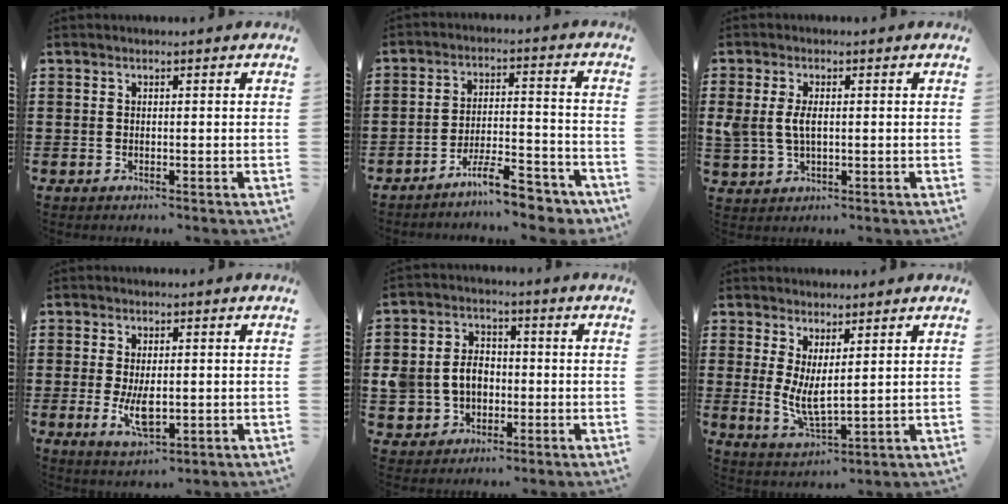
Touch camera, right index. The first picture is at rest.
{"total": 8.4, "force": [-7.2, 1.7, 4.1], "torque": [-0.064, 0.019, -0.133]}
{"total": 4.2, "force": [0.4, 2.3, 3.5], "torque": [-0.087, 0.003, 0.002]}
{"total": 5.2, "force": [-0.4, 2.4, 4.5], "torque": [-0.088, -0.008, -0.009]}
{"total": 6.5, "force": [-0.7, 5.7, 3.0], "torque": [-0.092, 0.012, -0.017]}
{"total": 5.0, "force": [1.4, 1.8, 4.5], "torque": [-0.087, -0.009, 0.025]}